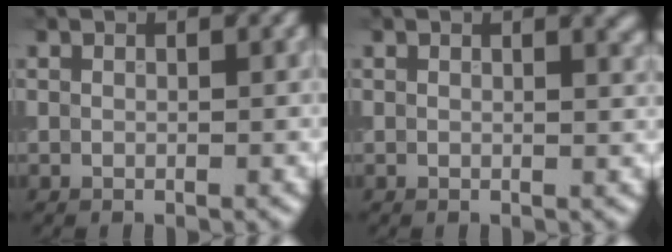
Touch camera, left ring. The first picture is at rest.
{"total": 1.7, "force": [1.1, 0.6, 1.1], "torque": [-0.003, 0.003, 0.012]}